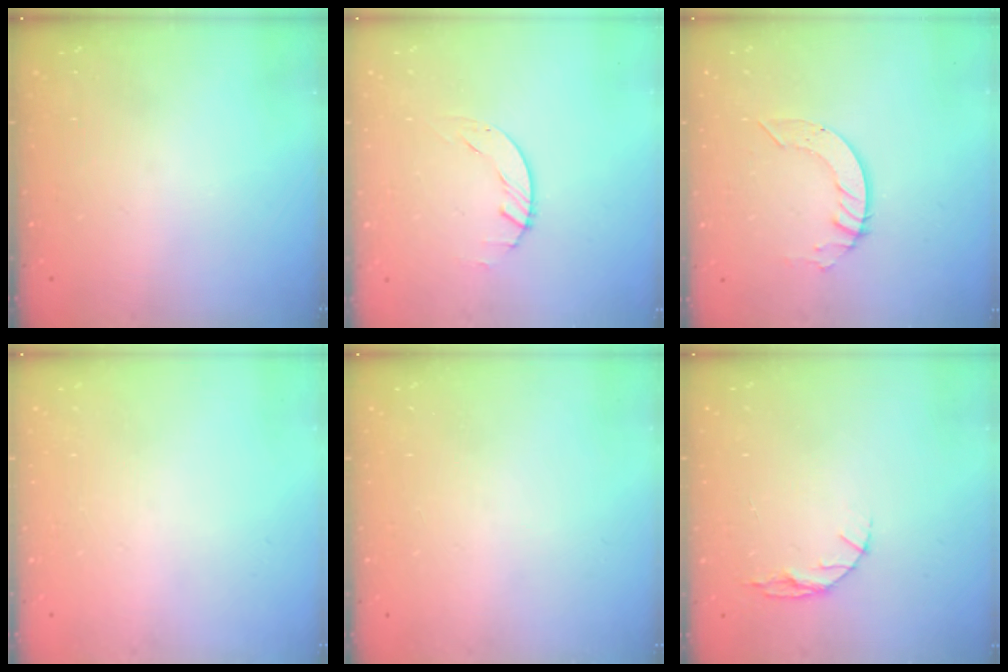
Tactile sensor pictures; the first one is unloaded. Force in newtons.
{"total": 1.5, "press": 1.4, "slide": 0.1}
{"total": 5.2, "press": 5.2, "slide": 0.3}
{"total": 0.0}
{"total": 0.0}
{"total": 4.4, "press": 4.4, "slide": 0.5}